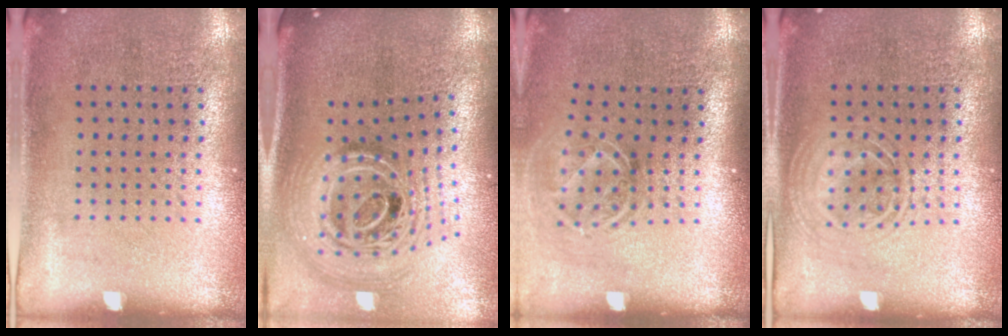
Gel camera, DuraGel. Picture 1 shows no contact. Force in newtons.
{"total": 3.0, "press": 2.0, "slide": 2.3}
{"total": 1.7, "press": 1.3, "slide": 1.2}
{"total": 1.2, "press": 1.2, "slide": 0.1}